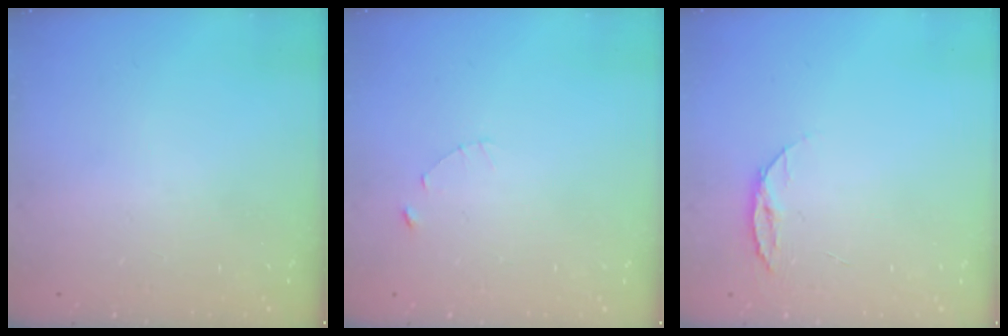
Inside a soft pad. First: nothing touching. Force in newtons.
{"total": 1.0, "press": 1.0, "slide": 0.2}
{"total": 6.6, "press": 6.5, "slide": 0.7}